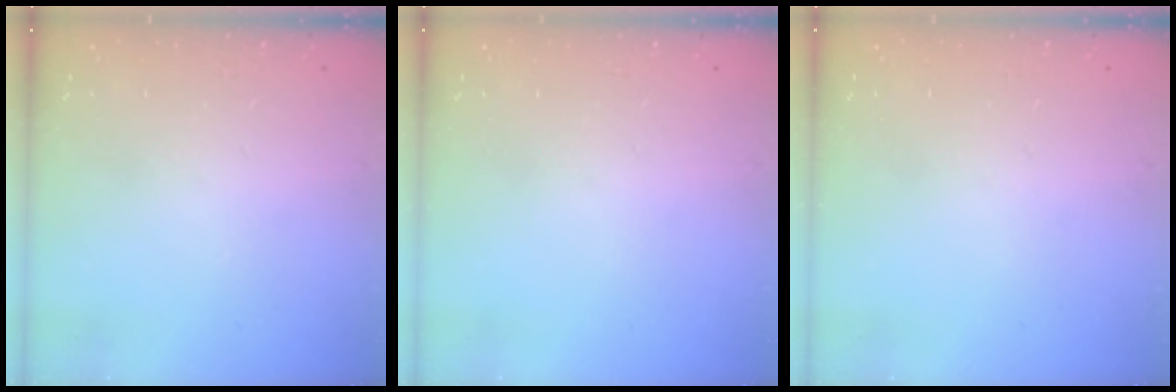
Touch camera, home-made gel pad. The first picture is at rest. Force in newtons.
{"total": 0.0}
{"total": 0.0}